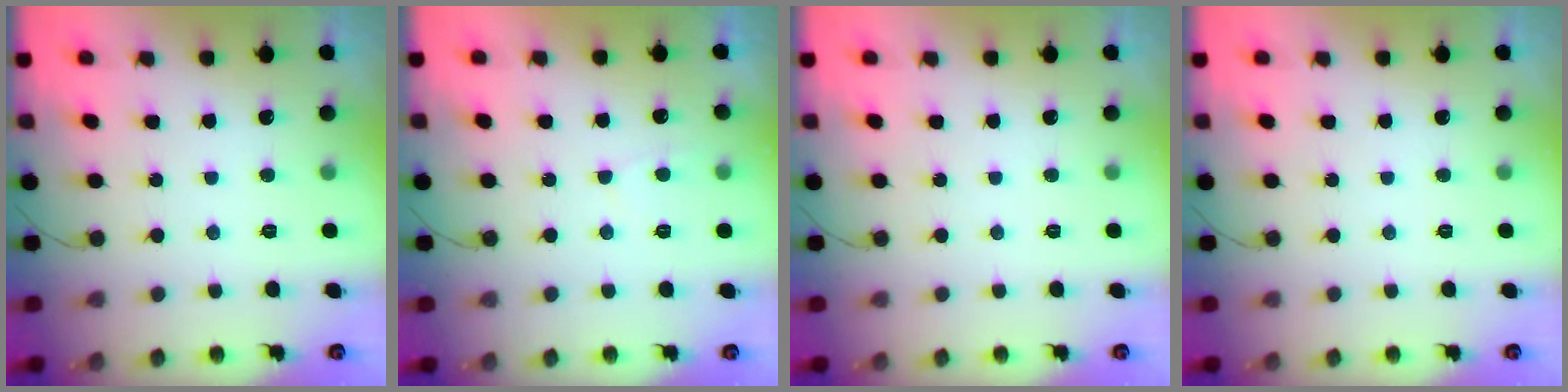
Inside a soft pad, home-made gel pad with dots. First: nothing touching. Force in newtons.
{"total": 3.3, "press": 3.3, "slide": 0.3}
{"total": 0.0}
{"total": 0.0}